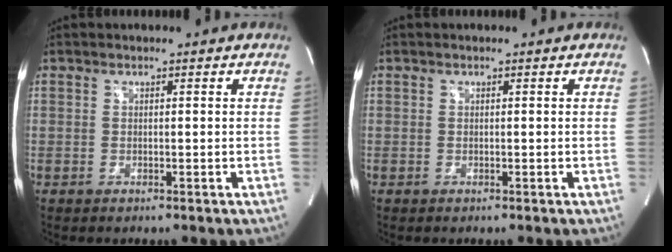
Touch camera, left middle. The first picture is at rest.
{"total": 0.0}